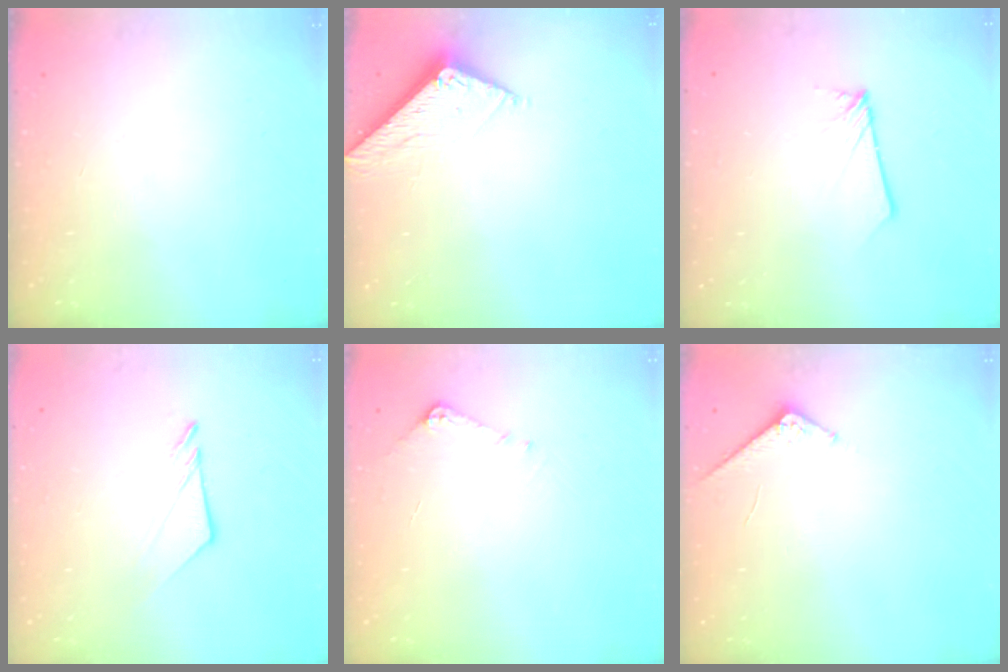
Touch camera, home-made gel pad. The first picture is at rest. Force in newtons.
{"total": 6.1, "press": 6.1, "slide": 0.3}
{"total": 1.8, "press": 1.8, "slide": 0.2}
{"total": 6.7, "press": 6.7, "slide": 0.1}
{"total": 5.1, "press": 5.0, "slide": 0.7}
{"total": 3.9, "press": 3.9, "slide": 0.5}